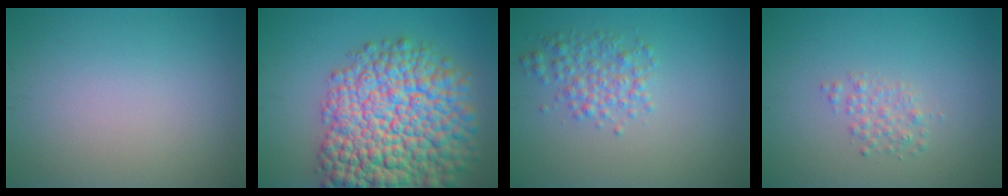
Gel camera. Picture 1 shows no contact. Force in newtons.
{"total": 15.2, "press": 15.2, "slide": 0.7}
{"total": 2.6, "press": 2.6, "slide": 0.0}
{"total": 1.5, "press": 1.5, "slide": 0.0}